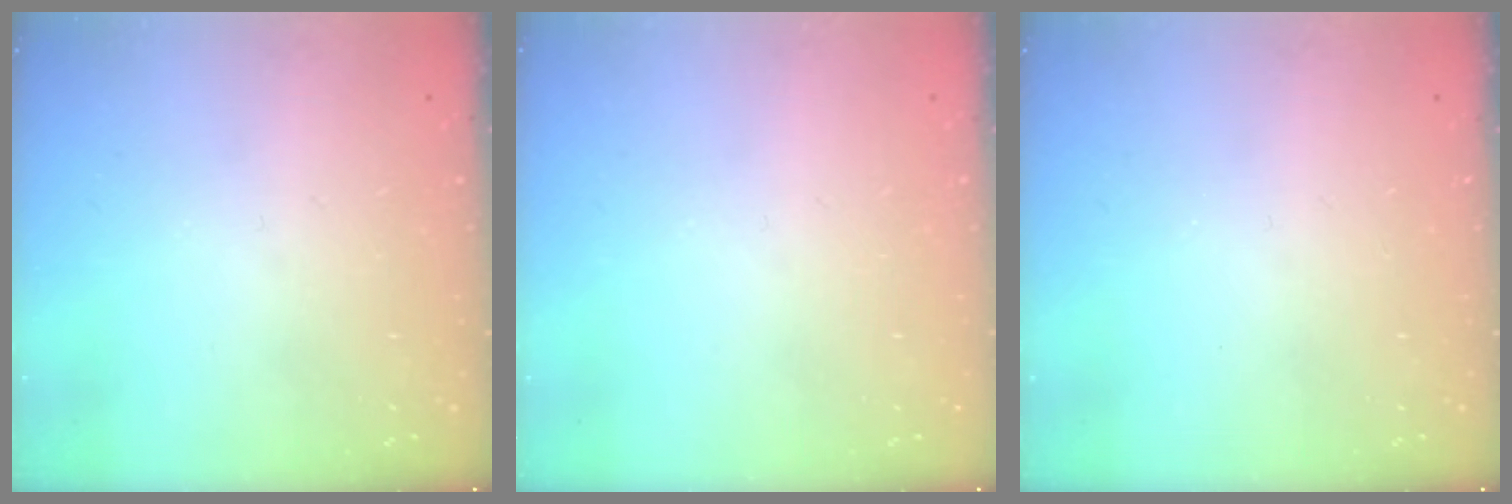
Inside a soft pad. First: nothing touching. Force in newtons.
{"total": 0.0}
{"total": 0.0}